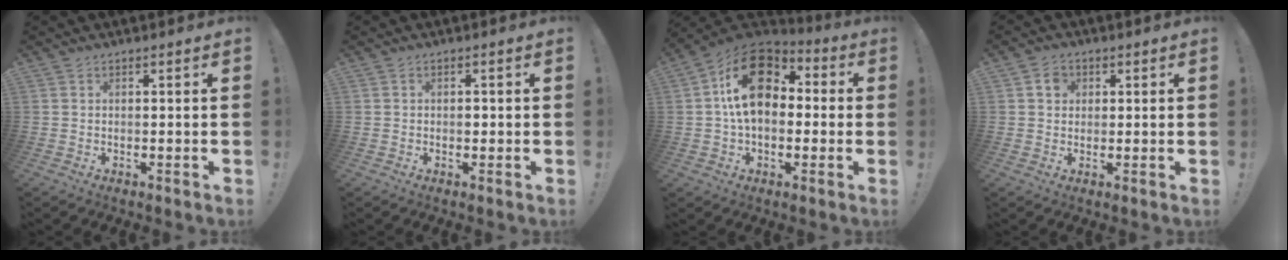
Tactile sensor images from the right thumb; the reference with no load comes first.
{"total": 1.0, "force": [-0.4, 0.8, 0.5], "torque": [-0.004, 0.000, -0.009]}
{"total": 19.1, "force": [3.6, 12.8, 13.7], "torque": [-0.218, 0.009, 0.062]}
{"total": 3.9, "force": [1.3, 3.4, 1.5], "torque": [-0.015, -0.001, 0.022]}